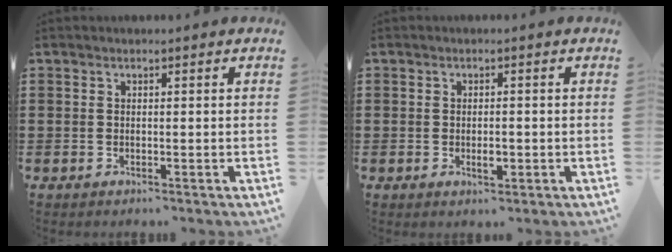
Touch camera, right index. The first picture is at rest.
{"total": 2.1, "force": [-0.5, 0.8, 1.9], "torque": [-0.035, 0.000, -0.008]}